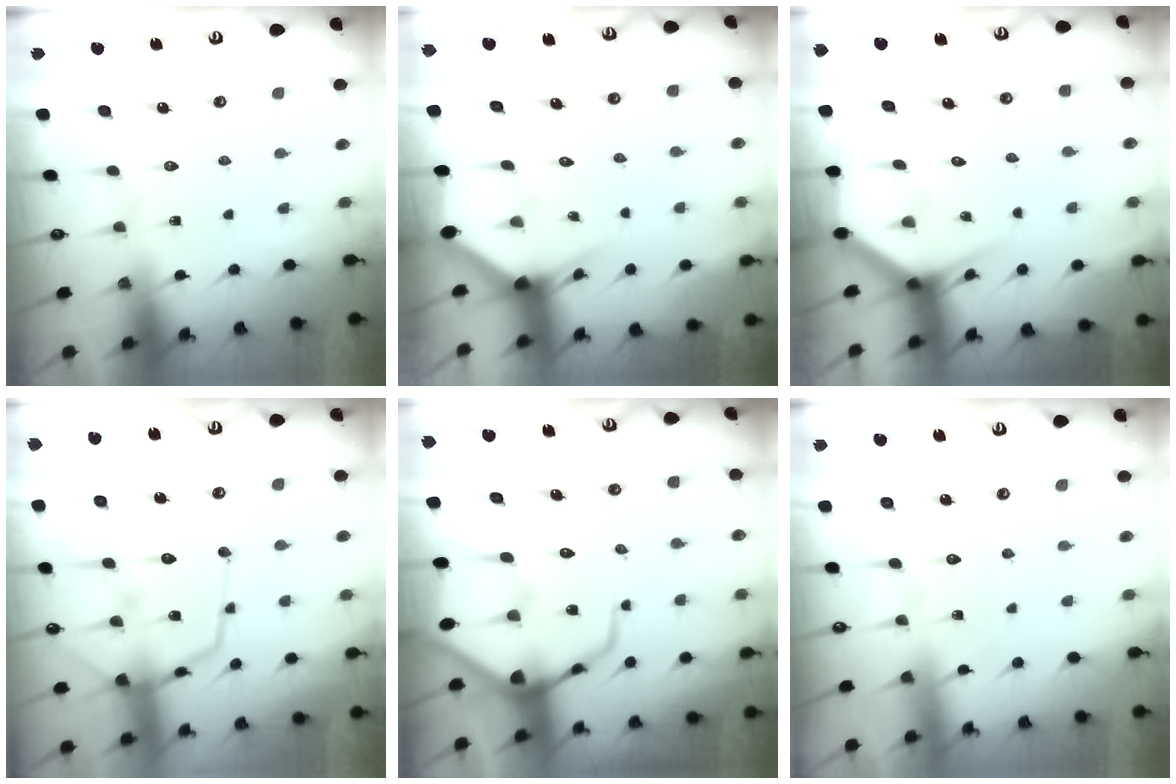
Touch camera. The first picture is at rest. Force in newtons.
{"total": 3.0, "press": 3.0, "slide": 0.1}
{"total": 3.4, "press": 3.4, "slide": 0.2}
{"total": 17.7, "press": 17.6, "slide": 1.7}
{"total": 12.7, "press": 12.6, "slide": 1.2}
{"total": 3.5, "press": 3.4, "slide": 0.4}